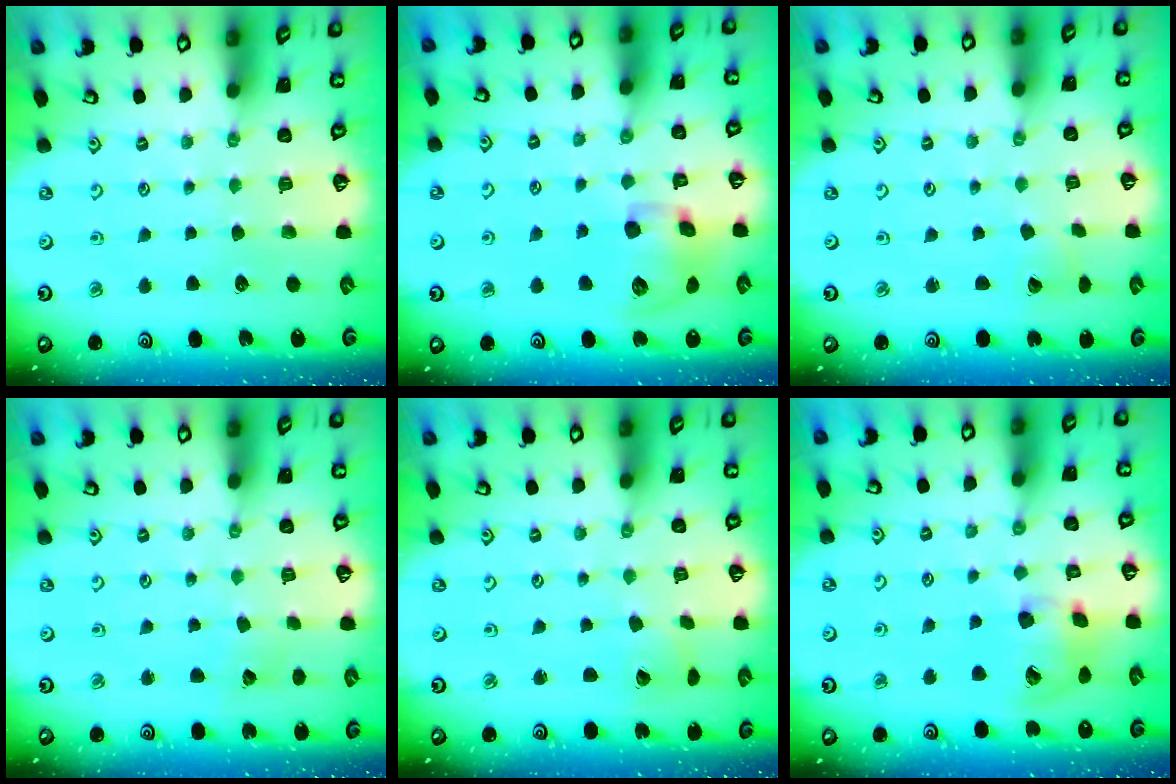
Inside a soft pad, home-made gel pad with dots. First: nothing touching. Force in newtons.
{"total": 13.4, "press": 13.2, "slide": 2.0}
{"total": 2.3, "press": 2.3, "slide": 0.2}
{"total": 3.7, "press": 3.7, "slide": 0.5}
{"total": 3.3, "press": 3.3, "slide": 0.3}
{"total": 15.6, "press": 15.4, "slide": 2.4}